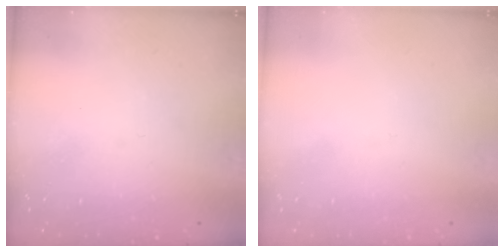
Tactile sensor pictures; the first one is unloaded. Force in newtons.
{"total": 1.6, "press": 1.6, "slide": 0.1}